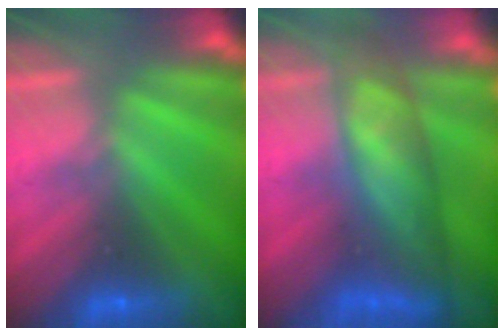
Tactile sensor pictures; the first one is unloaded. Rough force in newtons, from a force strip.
{"total": 7.9}